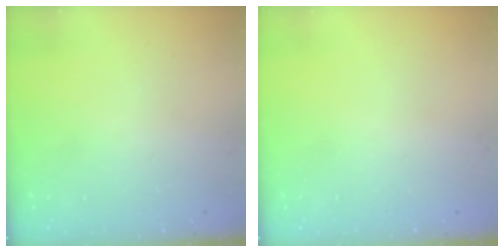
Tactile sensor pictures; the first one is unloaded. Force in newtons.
{"total": 0.0}